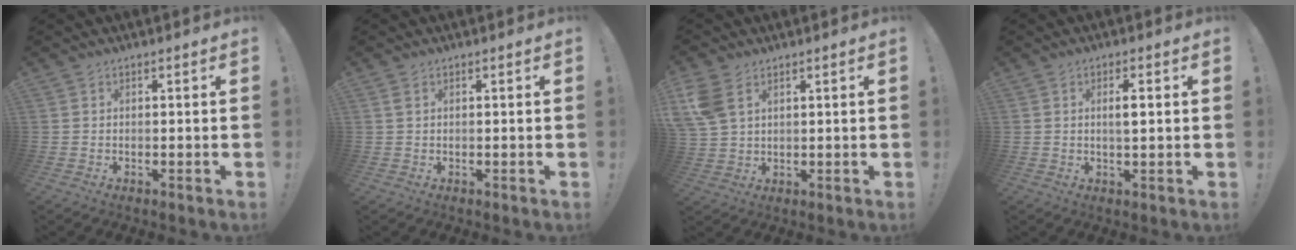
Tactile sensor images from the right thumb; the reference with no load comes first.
{"total": 1.0, "force": [0.5, 0.4, 0.8], "torque": [-0.020, 0.003, 0.009]}
{"total": 7.5, "force": [3.4, 4.8, 4.6], "torque": [-0.091, -0.007, 0.068]}
{"total": 3.2, "force": [0.6, 0.7, 3.1], "torque": [-0.038, -0.007, 0.004]}